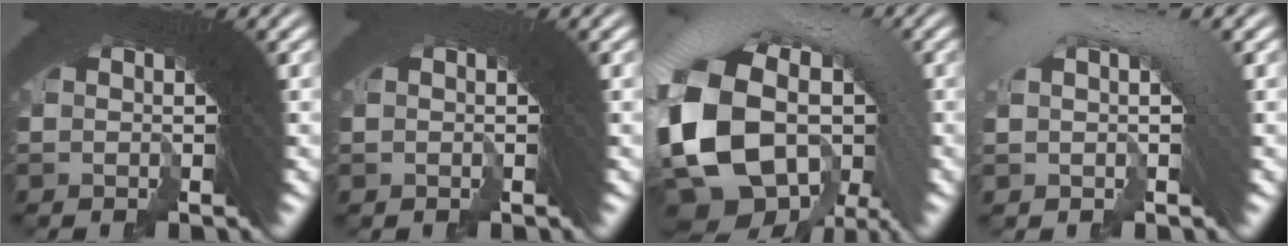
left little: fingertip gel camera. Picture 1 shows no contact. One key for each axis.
{"total": 0.7, "fx": -0.4, "fy": -0.2, "fz": -0.6, "tx": 0.013, "ty": 0.004, "tz": -0.007}
{"total": 12.9, "fx": -0.2, "fy": 9.3, "fz": 8.9, "tx": -0.206, "ty": -0.013, "tz": -0.005}
{"total": 2.8, "fx": 1.1, "fy": 0.6, "fz": 2.5, "tx": -0.034, "ty": 0.031, "tz": 0.013}